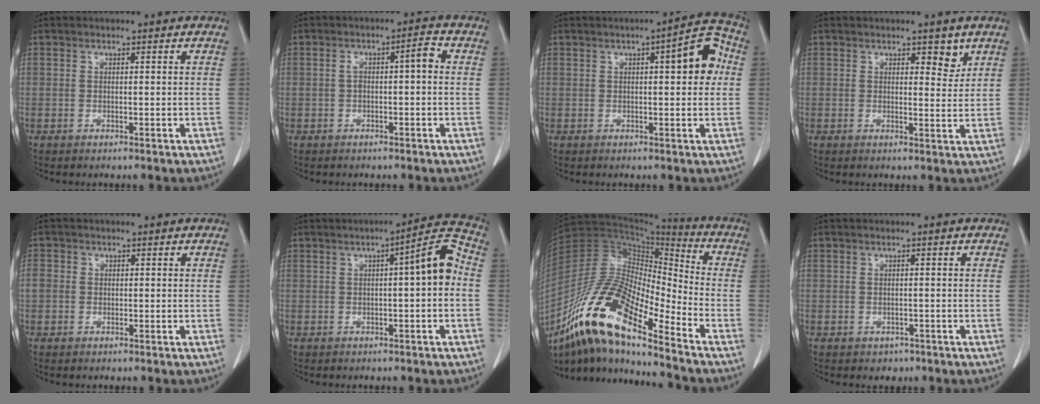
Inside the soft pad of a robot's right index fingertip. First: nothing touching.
{"total": 3.4, "force": [0.0, 0.8, 3.3], "torque": [-0.053, 0.021, 0.002]}
{"total": 7.3, "force": [1.3, 1.8, 6.9], "torque": [-0.086, 0.020, 0.011]}
{"total": 2.8, "force": [1.8, 1.3, 1.7], "torque": [-0.017, -0.011, 0.026]}
{"total": 2.8, "force": [0.0, 2.6, 1.0], "torque": [-0.027, 0.013, 0.002]}
{"total": 6.5, "force": [0.1, 0.7, 6.5], "torque": [-0.089, 0.021, -0.003]}
{"total": 18.7, "force": [-12.7, 4.0, 13.1], "torque": [-0.255, 0.012, -0.228]}
{"total": 1.6, "force": [-0.9, 1.3, 0.3], "torque": [-0.008, 0.002, -0.008]}